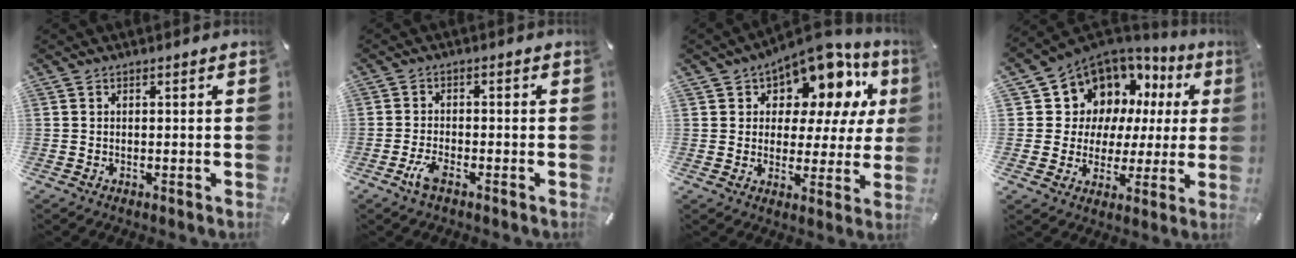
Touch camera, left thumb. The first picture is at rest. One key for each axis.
{"total": 3.9, "fx": -2.1, "fy": 1.2, "fz": 3.0, "tx": -0.076, "ty": -0.001, "tz": -0.045}
{"total": 13.2, "fx": 9.2, "fy": 6.9, "fz": 6.5, "tx": -0.105, "ty": -0.077, "tz": 0.158}
{"total": 11.3, "fx": 6.1, "fy": 9.3, "fz": 2.1, "tx": -0.053, "ty": -0.059, "tz": 0.120}